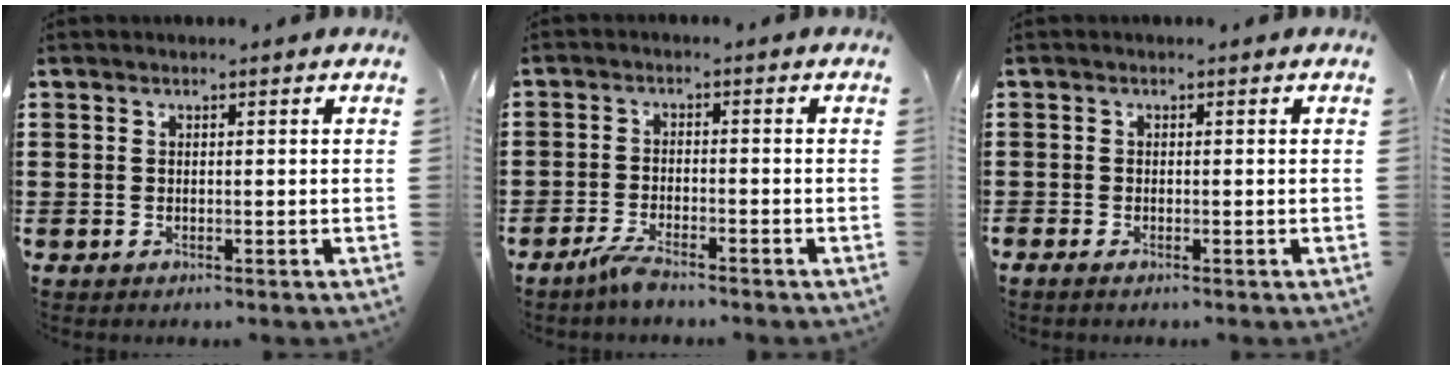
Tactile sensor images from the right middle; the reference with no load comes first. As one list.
[{"total": 3.2, "force": [-2.9, 0.6, 1.2], "torque": [-0.036, 0.002, -0.062]}, {"total": 0.7, "force": [-0.6, 0.3, 0.2], "torque": [-0.006, -0.002, -0.012]}]